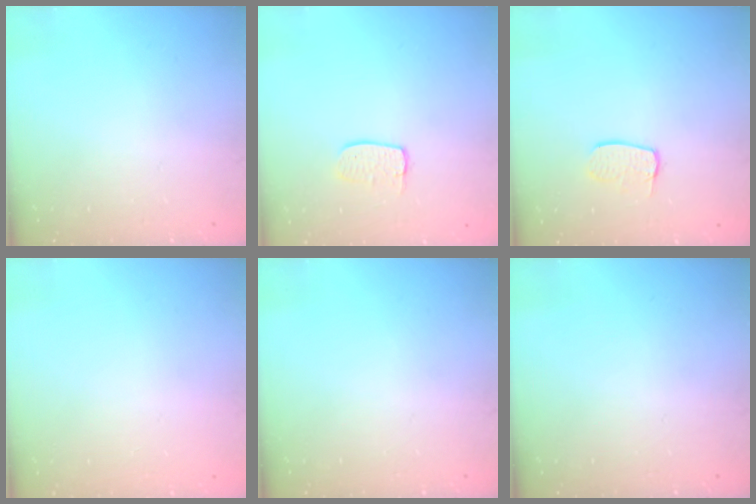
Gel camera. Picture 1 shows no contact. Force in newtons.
{"total": 5.8, "press": 5.8, "slide": 0.4}
{"total": 6.3, "press": 6.3, "slide": 0.2}
{"total": 0.0}
{"total": 0.0}
{"total": 0.0}